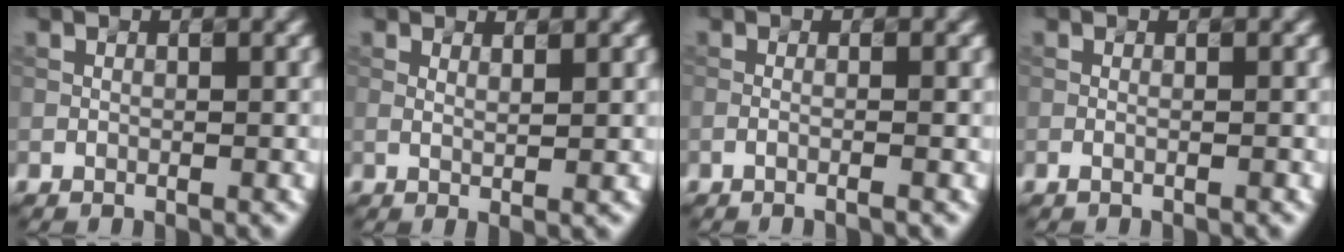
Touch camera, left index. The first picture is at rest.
{"total": 1.4, "force": [0.8, 0.3, 1.2], "torque": [-0.016, -0.002, 0.010]}
{"total": 1.5, "force": [-0.3, 0.4, 1.4], "torque": [-0.015, -0.005, -0.021]}
{"total": 0.7, "force": [-0.2, 0.2, 0.7], "torque": [-0.011, -0.002, -0.009]}